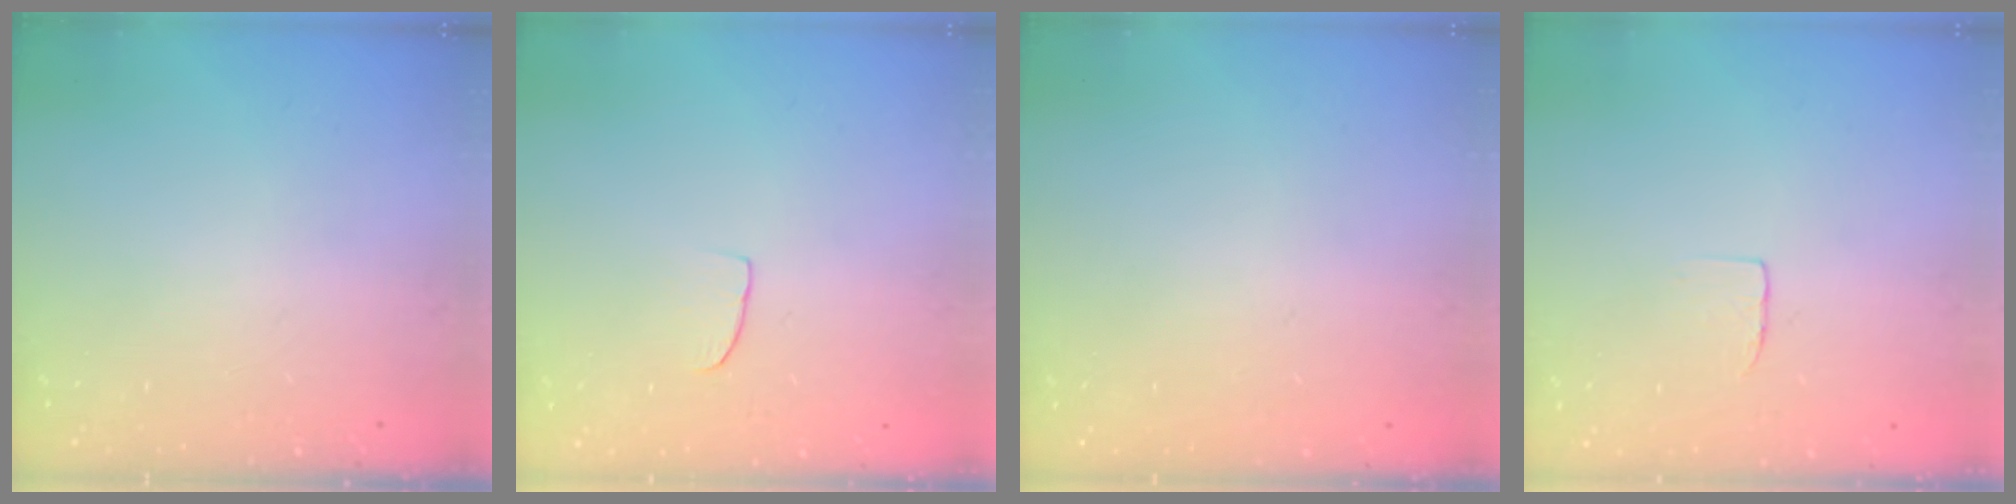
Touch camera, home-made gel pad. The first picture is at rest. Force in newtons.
{"total": 4.2, "press": 4.2, "slide": 0.3}
{"total": 0.0}
{"total": 3.4, "press": 3.4, "slide": 0.3}